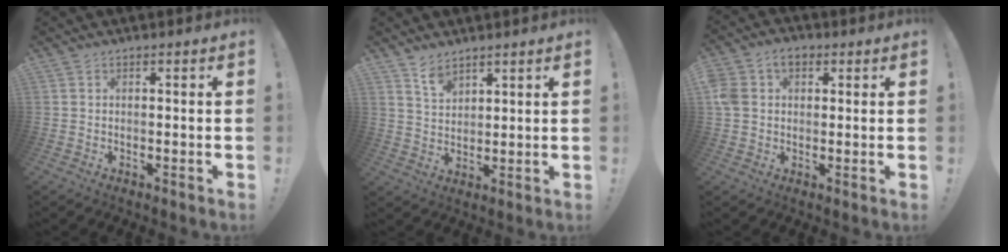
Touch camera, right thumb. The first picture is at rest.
{"total": 5.5, "force": [4.4, 2.7, 1.7], "torque": [-0.028, -0.031, 0.081]}
{"total": 7.9, "force": [2.2, 6.0, 4.6], "torque": [-0.090, 0.003, 0.043]}